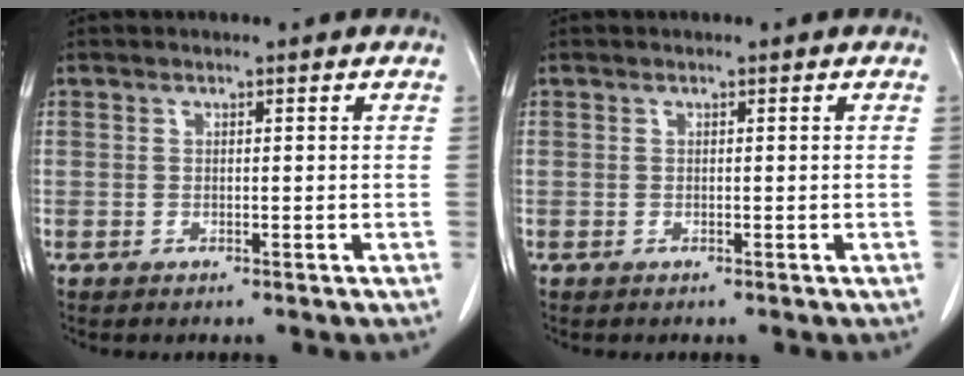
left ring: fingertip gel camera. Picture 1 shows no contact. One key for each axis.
{"total": 0.0}